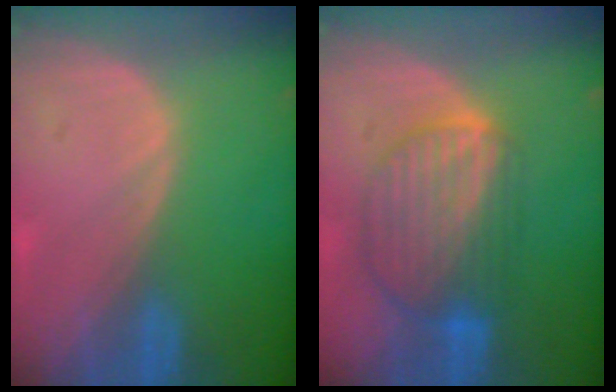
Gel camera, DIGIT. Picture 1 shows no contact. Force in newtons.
{"total": 8.7, "press": 7.7, "slide": 4.1}